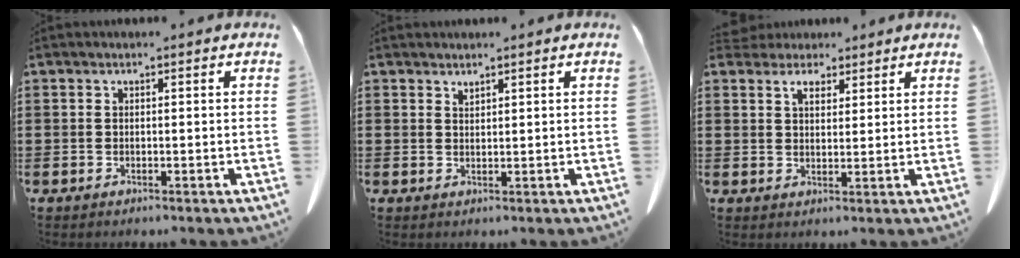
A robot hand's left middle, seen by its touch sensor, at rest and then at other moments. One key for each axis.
{"total": 1.3, "fx": 1.3, "fy": 0.2, "fz": 0.0, "tx": -0.004, "ty": -0.003, "tz": 0.027}
{"total": 3.2, "fx": 2.5, "fy": 1.6, "fz": 1.1, "tx": -0.024, "ty": 0.003, "tz": 0.045}